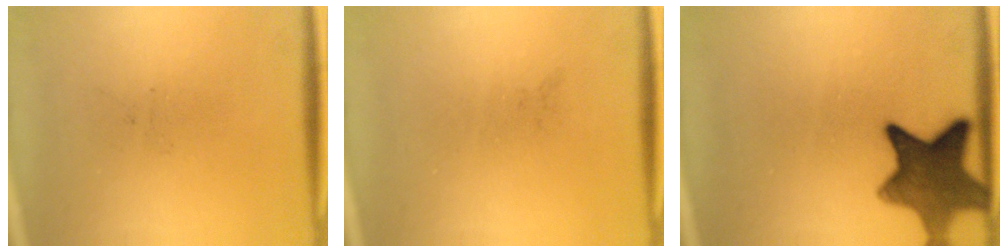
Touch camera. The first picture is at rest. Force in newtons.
{"total": 0.0}
{"total": 10.4}